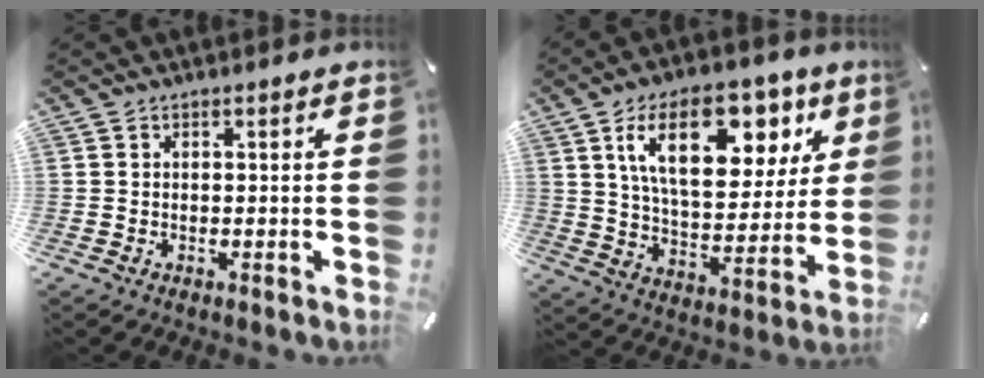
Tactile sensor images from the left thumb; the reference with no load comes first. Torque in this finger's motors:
{"motor_torque": [0.97, 0.98, 1.44, -1.33, 0.40]}